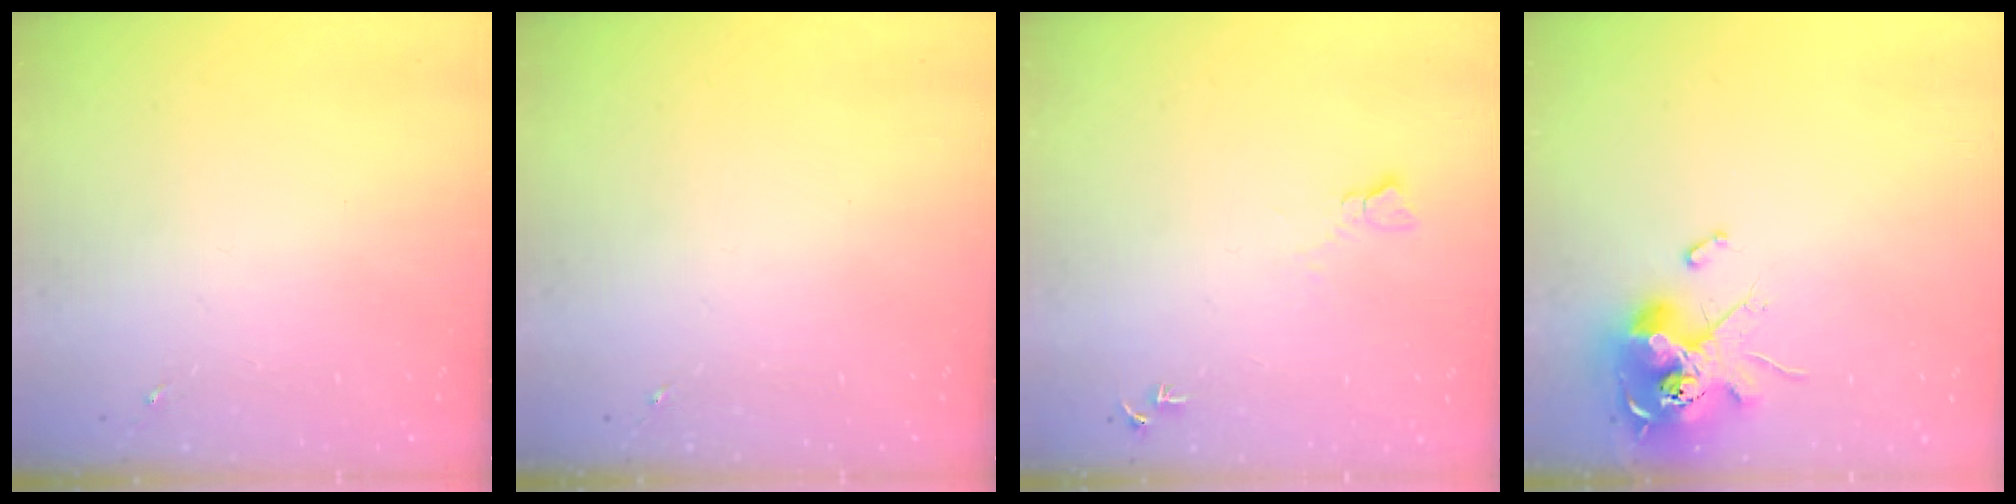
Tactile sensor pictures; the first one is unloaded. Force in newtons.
{"total": 0.0}
{"total": 5.7, "press": 5.7, "slide": 0.7}
{"total": 14.0, "press": 13.9, "slide": 1.5}